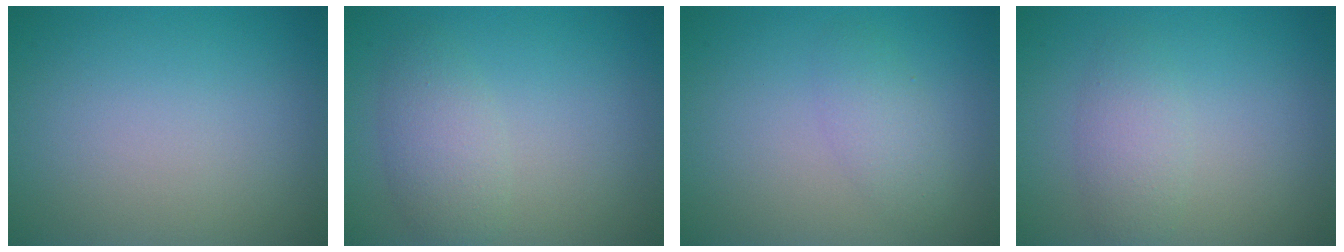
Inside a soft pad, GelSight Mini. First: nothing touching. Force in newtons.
{"total": 2.9, "press": 2.9, "slide": 0.1}
{"total": 1.9, "press": 1.9, "slide": 0.1}
{"total": 2.2, "press": 2.2, "slide": 0.1}